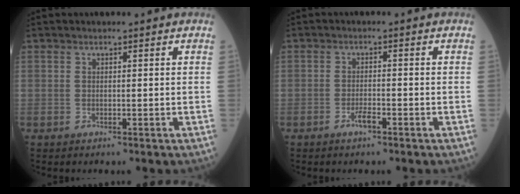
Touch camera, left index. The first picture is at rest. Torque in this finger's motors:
{"motor_torque": [-0.14, 0.16, -0.02, 0.00]}